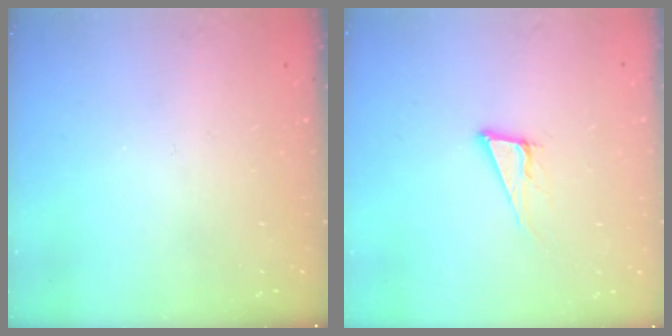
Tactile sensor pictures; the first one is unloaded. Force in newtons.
{"total": 9.8, "press": 9.2, "slide": 3.3}